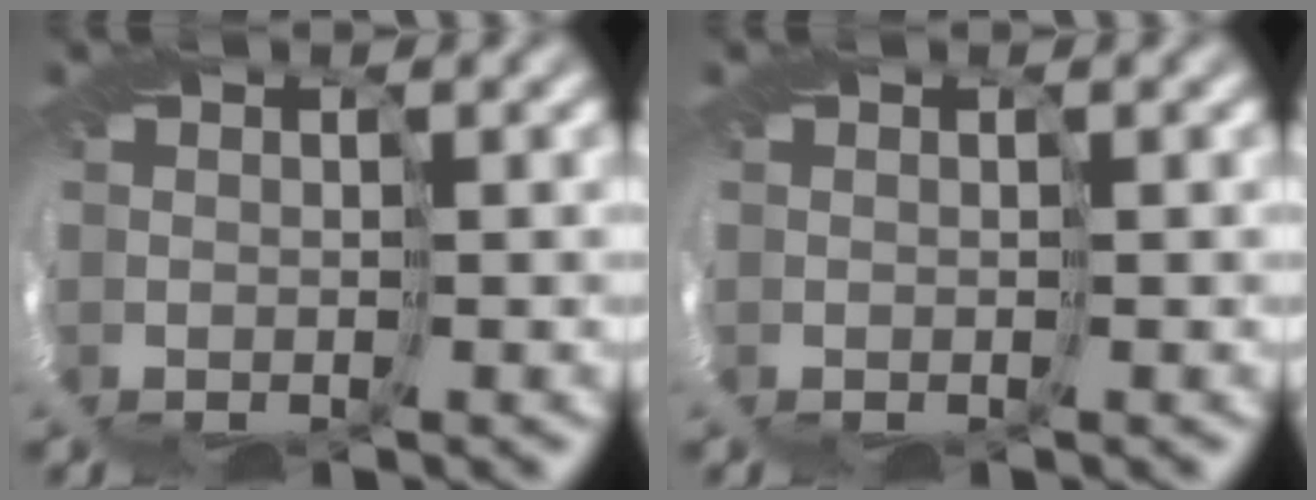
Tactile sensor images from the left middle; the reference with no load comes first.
{"total": 0.0}